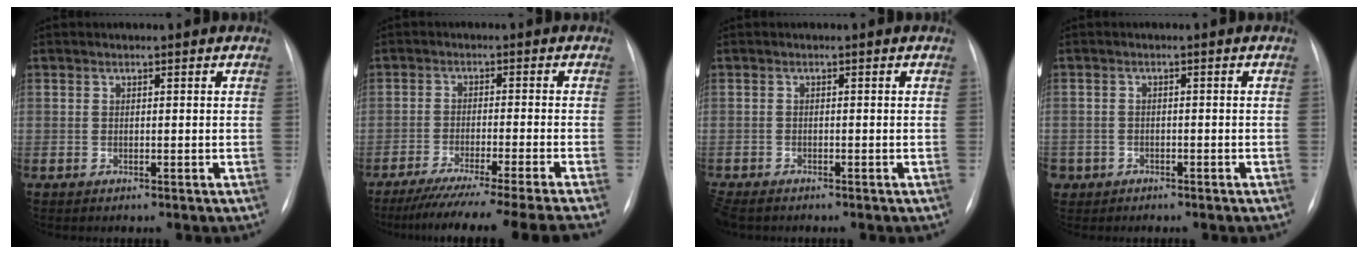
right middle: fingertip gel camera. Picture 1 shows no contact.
{"total": 17.4, "force": [-15.0, -2.6, 8.5], "torque": [-0.103, -0.059, -0.223]}
{"total": 3.8, "force": [-3.1, 1.5, 1.6], "torque": [-0.030, -0.008, -0.052]}
{"total": 3.2, "force": [-2.0, 2.5, 0.3], "torque": [-0.005, 0.005, -0.032]}